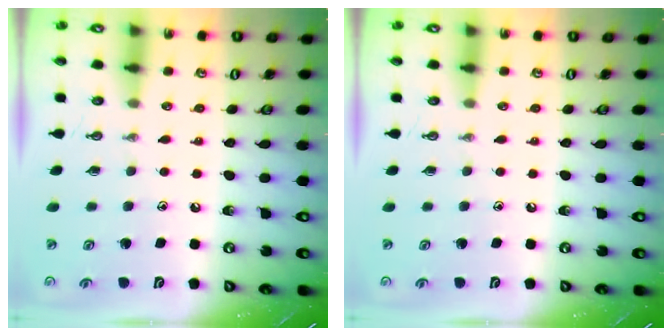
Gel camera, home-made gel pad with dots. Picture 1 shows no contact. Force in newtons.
{"total": 0.0}